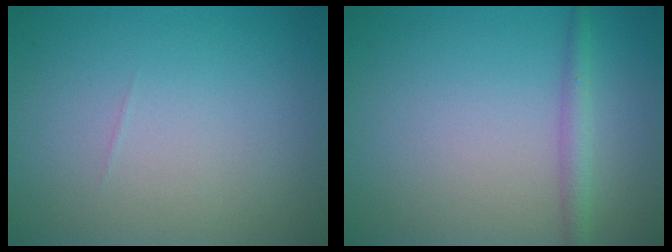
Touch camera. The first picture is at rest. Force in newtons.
{"total": 1.8, "press": 1.8, "slide": 0.1}